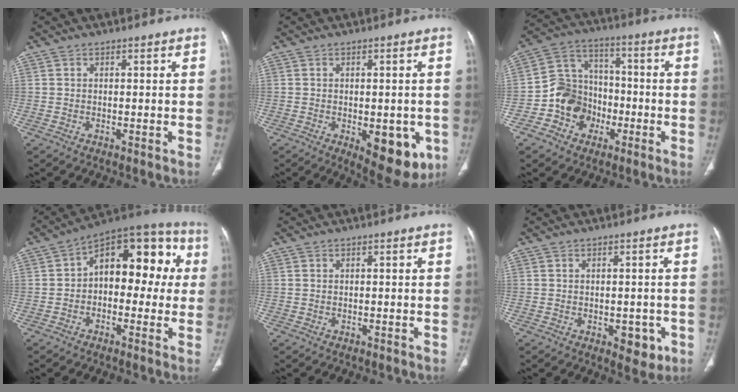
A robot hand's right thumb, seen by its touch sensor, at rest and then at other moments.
{"total": 10.6, "force": [-3.2, 5.1, 8.7], "torque": [-0.083, -0.007, -0.029]}
{"total": 11.6, "force": [-4.2, 10.1, 3.9], "torque": [-0.026, 0.055, -0.078]}
{"total": 16.8, "force": [1.8, 9.9, 13.4], "torque": [-0.124, 0.051, 0.012]}
{"total": 0.0}
{"total": 4.7, "force": [-1.7, 2.7, 3.5], "torque": [-0.020, 0.000, -0.014]}